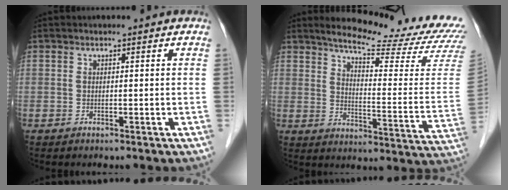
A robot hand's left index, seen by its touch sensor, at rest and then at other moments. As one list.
[{"total": 20.6, "force": [18.7, 0.7, 8.5], "torque": [-0.123, -0.083, 0.230]}]